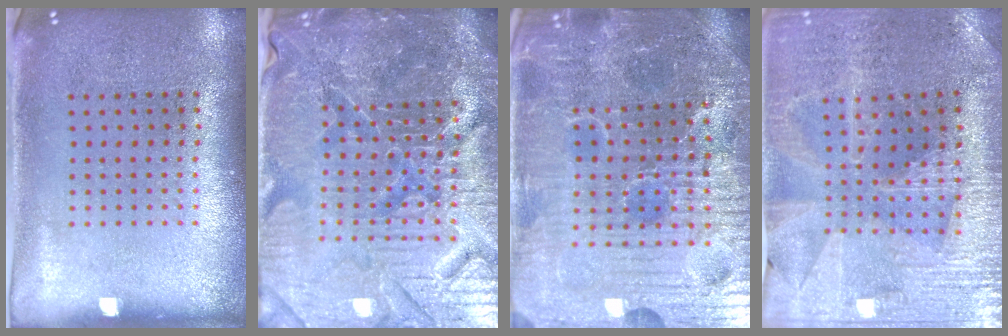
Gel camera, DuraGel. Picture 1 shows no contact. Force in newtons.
{"total": 6.3, "press": 5.7, "slide": 2.6}
{"total": 6.0, "press": 5.6, "slide": 2.0}
{"total": 2.3, "press": 2.3, "slide": 0.5}